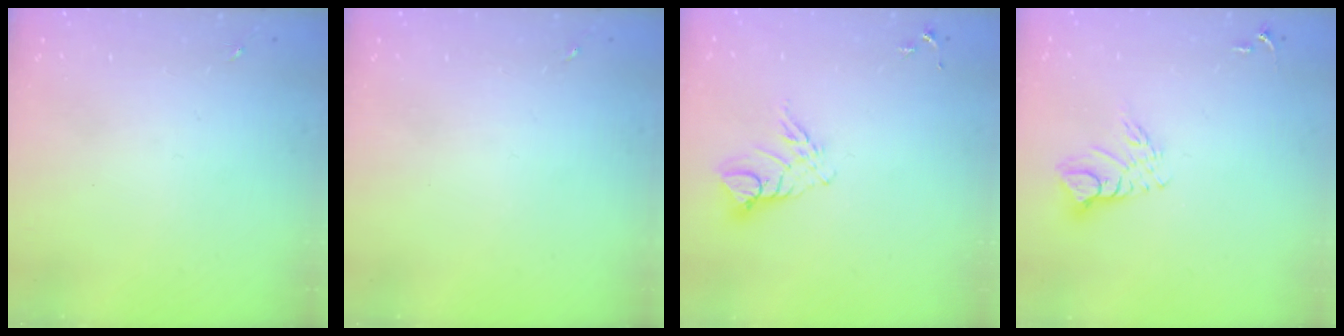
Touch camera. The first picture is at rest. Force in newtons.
{"total": 0.0}
{"total": 9.4, "press": 9.4, "slide": 0.9}
{"total": 9.3, "press": 9.3, "slide": 0.9}